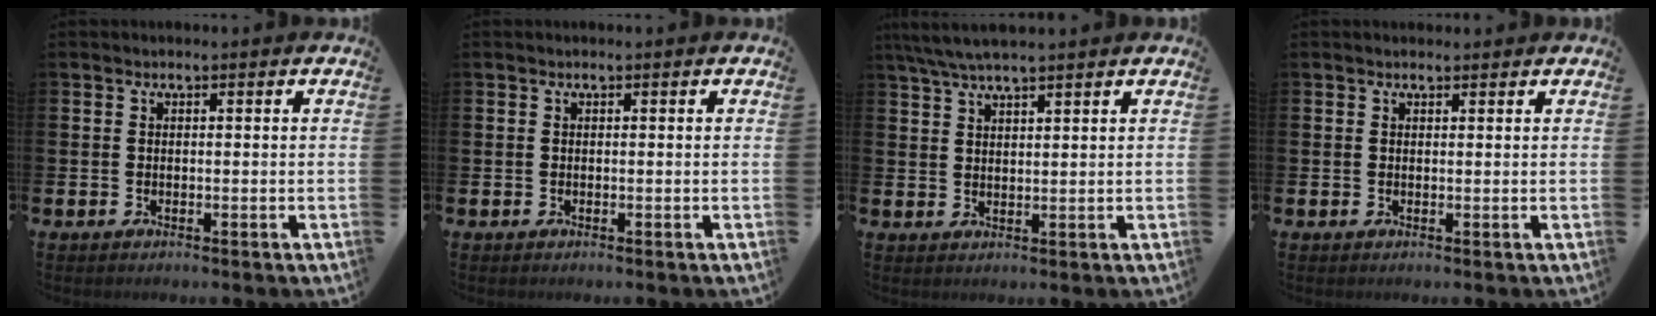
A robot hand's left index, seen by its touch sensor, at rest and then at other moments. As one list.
[{"total": 0.0}, {"total": 4.7, "force": [4.2, 0.5, 2.1], "torque": [-0.051, -0.008, 0.077]}, {"total": 0.8, "force": [0.8, 0.3, 0.2], "torque": [0.013, -0.003, 0.011]}]